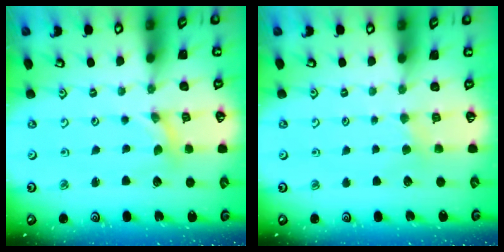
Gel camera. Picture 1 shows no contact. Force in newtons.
{"total": 2.2, "press": 2.2, "slide": 0.4}